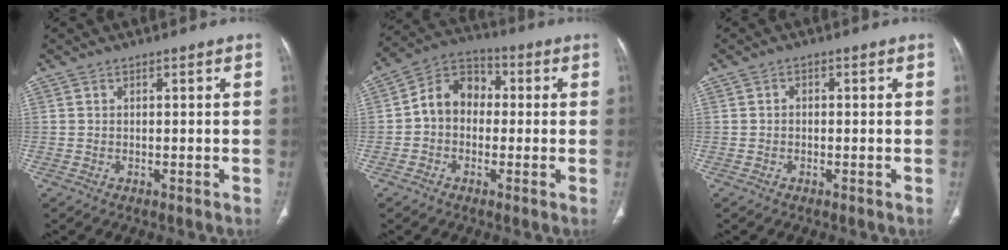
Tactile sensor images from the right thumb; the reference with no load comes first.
{"total": 9.0, "force": [-0.2, 7.1, 5.4], "torque": [-0.066, 0.034, -0.021]}
{"total": 0.9, "force": [-0.1, 0.7, 0.5], "torque": [-0.004, 0.004, -0.005]}